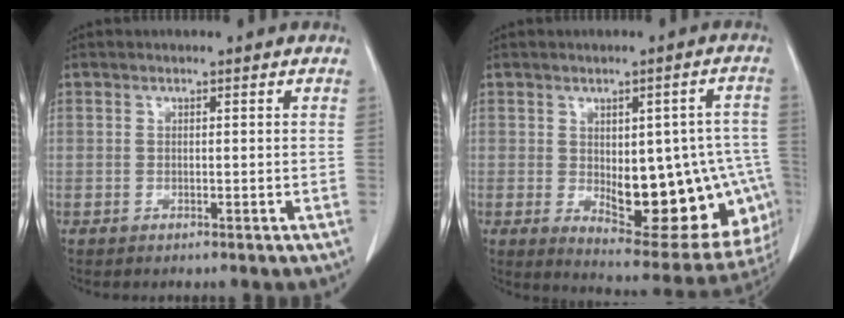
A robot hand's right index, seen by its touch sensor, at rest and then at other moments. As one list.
[{"total": 19.3, "force": [-3.4, 8.7, 16.8], "torque": [-0.156, 0.016, -0.016]}]